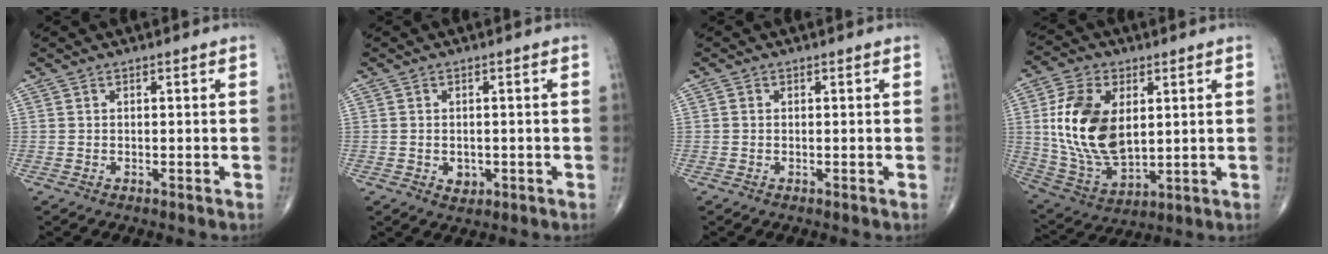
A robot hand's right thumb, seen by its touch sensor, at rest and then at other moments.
{"total": 2.5, "force": [-0.6, 2.0, 1.5], "torque": [-0.013, 0.000, -0.002]}
{"total": 0.5, "force": [0.0, 0.5, 0.2], "torque": [-0.002, 0.001, -0.002]}
{"total": 17.8, "force": [3.1, 10.7, 13.9], "torque": [-0.256, -0.018, 0.068]}